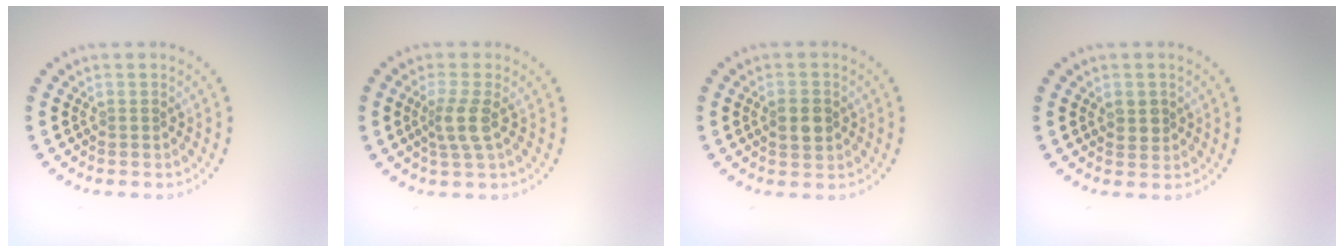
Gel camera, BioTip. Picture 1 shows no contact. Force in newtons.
{"total": 2.4, "press": 2.0, "slide": 1.4}
{"total": 2.9, "press": 2.9, "slide": 0.0}
{"total": 1.8, "press": 1.7, "slide": 0.6}